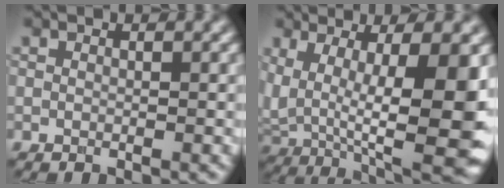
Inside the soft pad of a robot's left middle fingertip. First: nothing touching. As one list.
[{"total": 15.0, "force": [1.0, 5.8, 13.8], "torque": [-0.210, -0.011, 0.042]}]